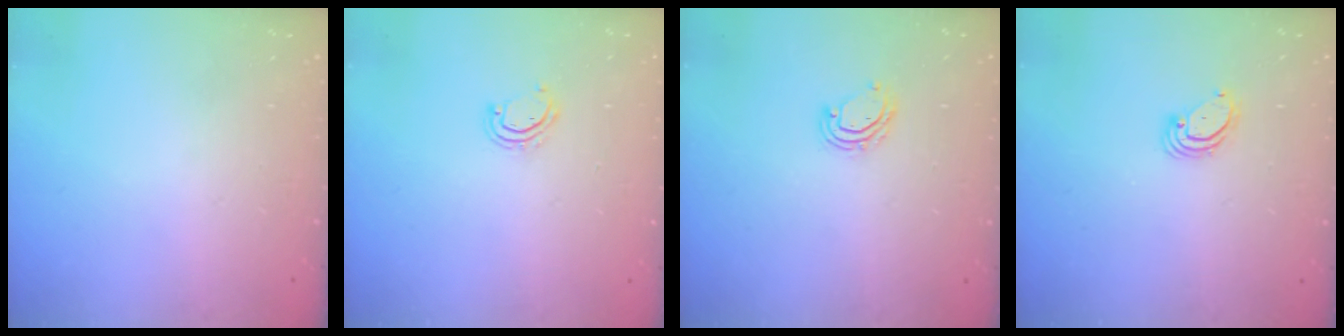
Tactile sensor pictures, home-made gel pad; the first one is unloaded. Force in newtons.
{"total": 2.7, "press": 2.7, "slide": 0.2}
{"total": 5.2, "press": 5.2, "slide": 0.4}
{"total": 3.9, "press": 3.9, "slide": 0.2}